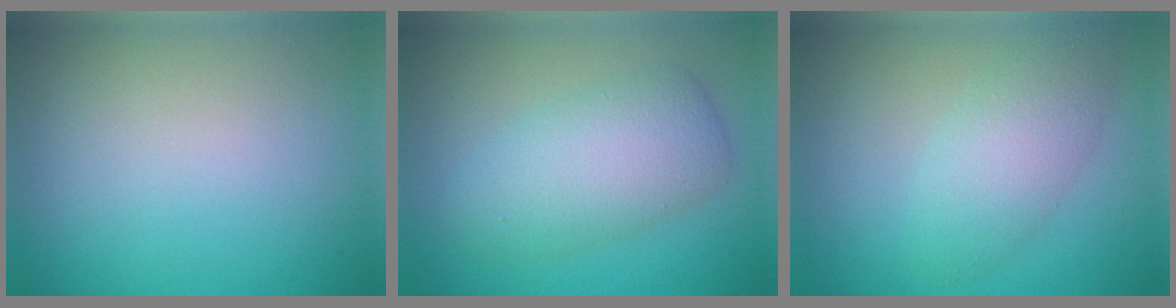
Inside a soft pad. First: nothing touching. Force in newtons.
{"total": 5.4, "press": 5.4, "slide": 0.1}
{"total": 4.0, "press": 4.0, "slide": 0.1}